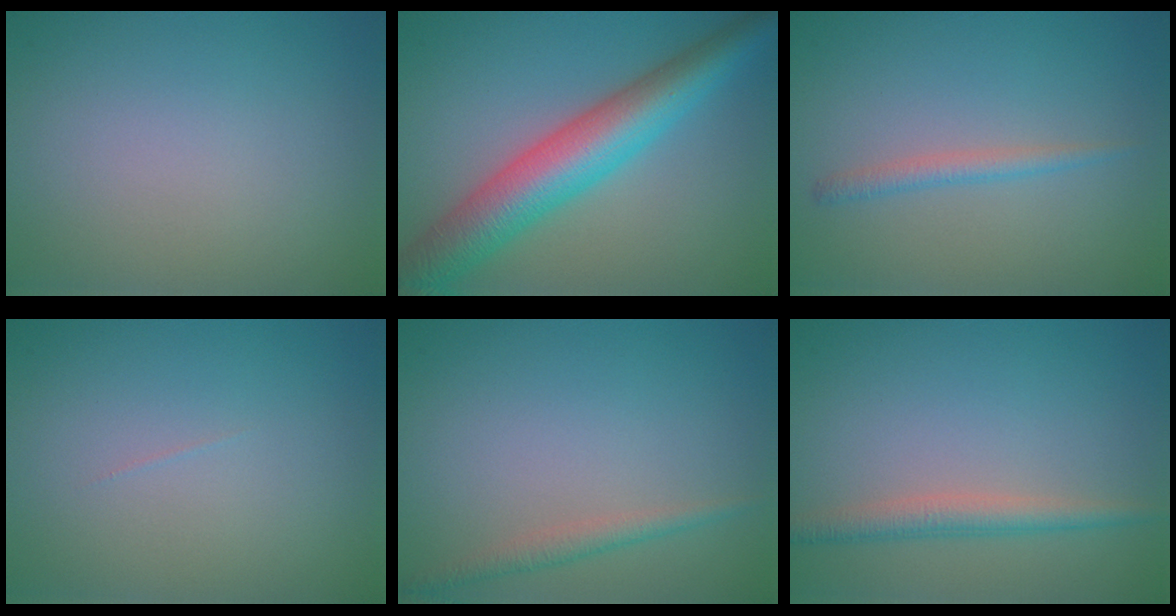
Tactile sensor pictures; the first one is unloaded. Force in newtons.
{"total": 8.7, "press": 8.7, "slide": 0.1}
{"total": 1.5, "press": 1.5, "slide": 0.1}
{"total": 0.0}
{"total": 1.6, "press": 1.6, "slide": 0.0}
{"total": 2.6, "press": 2.6, "slide": 0.1}